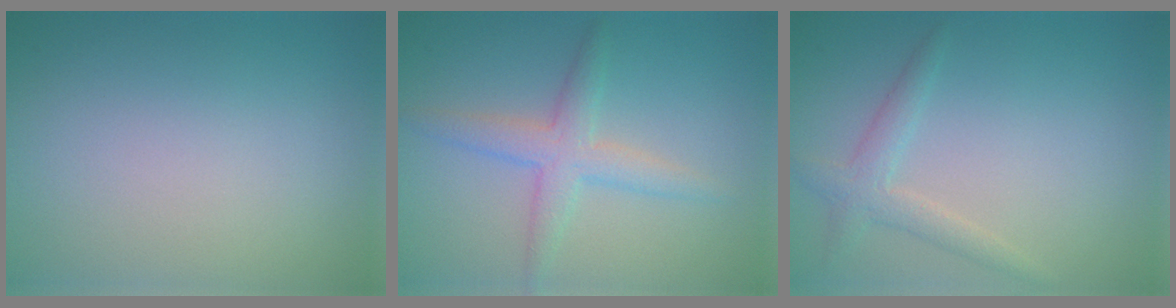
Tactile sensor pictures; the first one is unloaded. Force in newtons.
{"total": 3.2, "press": 3.2, "slide": 0.2}
{"total": 2.1, "press": 2.1, "slide": 0.0}